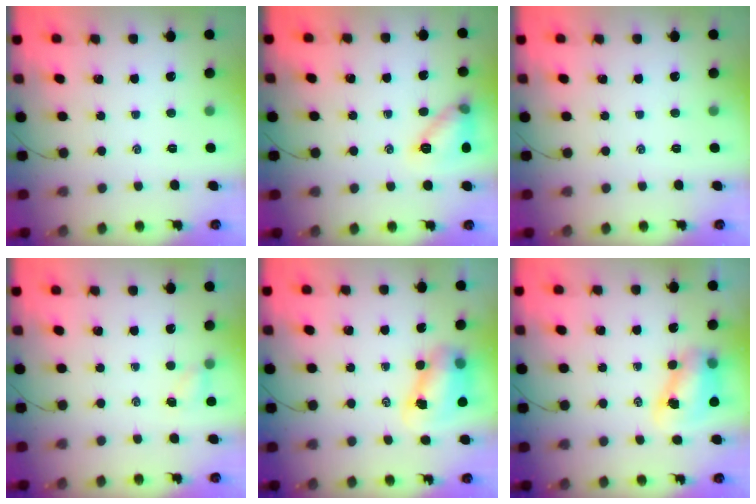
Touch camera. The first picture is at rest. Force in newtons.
{"total": 10.9, "press": 10.9, "slide": 0.5}
{"total": 0.0}
{"total": 2.7, "press": 2.5, "slide": 0.8}
{"total": 8.0, "press": 7.8, "slide": 1.5}
{"total": 7.8, "press": 7.7, "slide": 1.6}